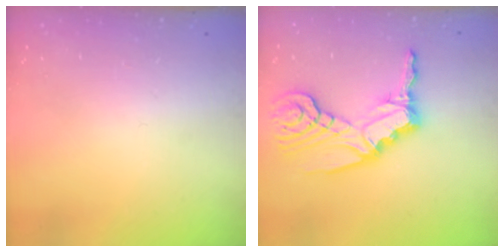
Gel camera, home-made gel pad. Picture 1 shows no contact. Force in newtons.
{"total": 12.0, "press": 12.0, "slide": 1.0}